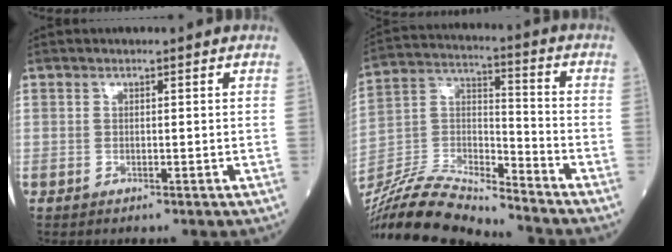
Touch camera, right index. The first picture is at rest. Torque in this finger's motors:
{"motor_torque": [-1.25, -0.79, -0.62, -0.21]}